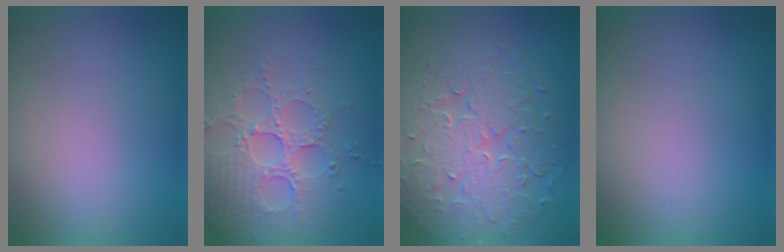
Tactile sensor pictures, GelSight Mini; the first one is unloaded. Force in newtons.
{"total": 4.9, "press": 4.1, "slide": 2.7}
{"total": 8.1, "press": 5.9, "slide": 5.6}
{"total": 0.0}